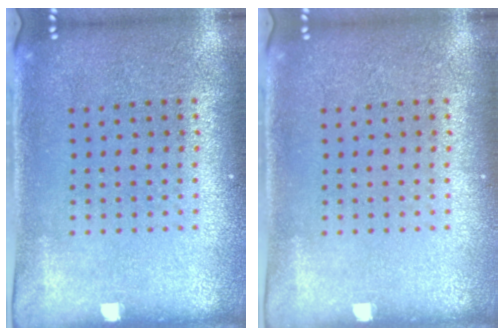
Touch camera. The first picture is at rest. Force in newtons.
{"total": 0.0}